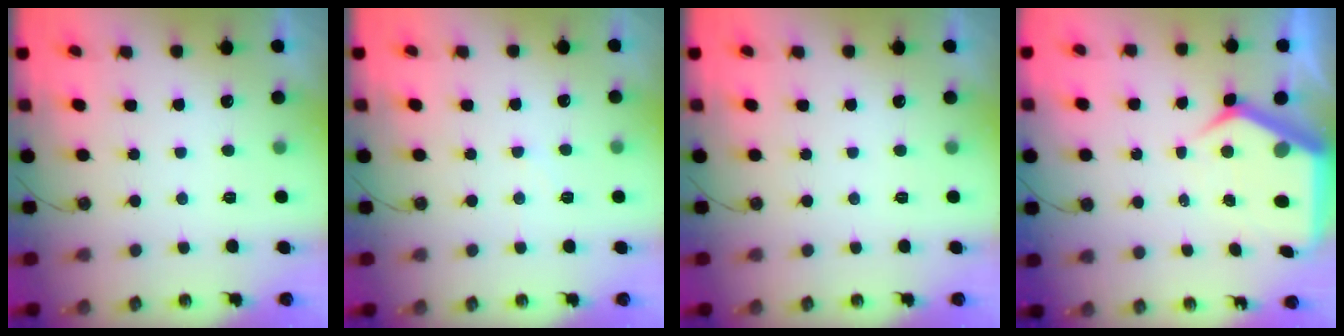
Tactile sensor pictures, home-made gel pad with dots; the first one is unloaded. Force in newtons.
{"total": 5.4, "press": 5.3, "slide": 0.6}
{"total": 0.0}
{"total": 9.4, "press": 9.3, "slide": 1.3}